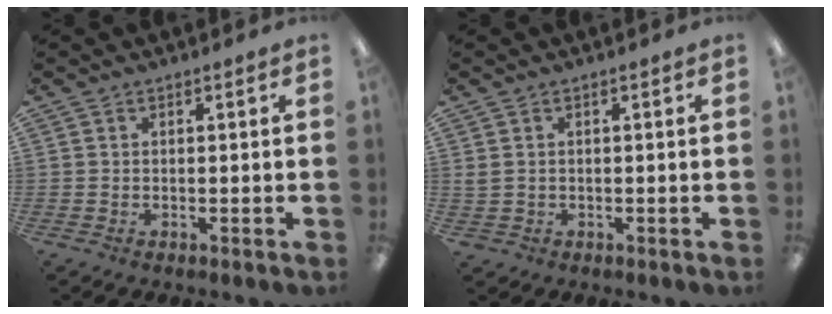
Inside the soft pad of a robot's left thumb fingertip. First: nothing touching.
{"total": 1.2, "force": [0.3, 1.0, 0.7], "torque": [-0.017, 0.004, 0.003]}